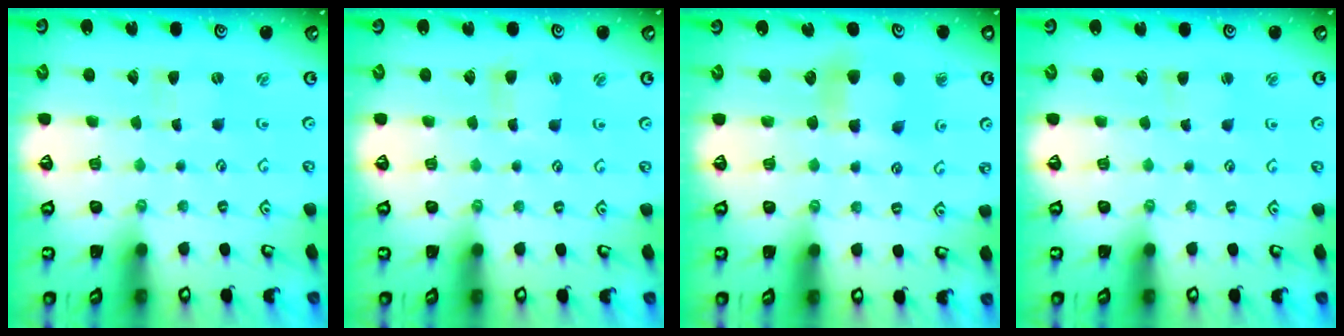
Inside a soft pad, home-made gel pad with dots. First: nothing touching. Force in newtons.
{"total": 1.7, "press": 1.7, "slide": 0.4}
{"total": 5.4, "press": 5.3, "slide": 0.5}
{"total": 1.7, "press": 1.7, "slide": 0.2}